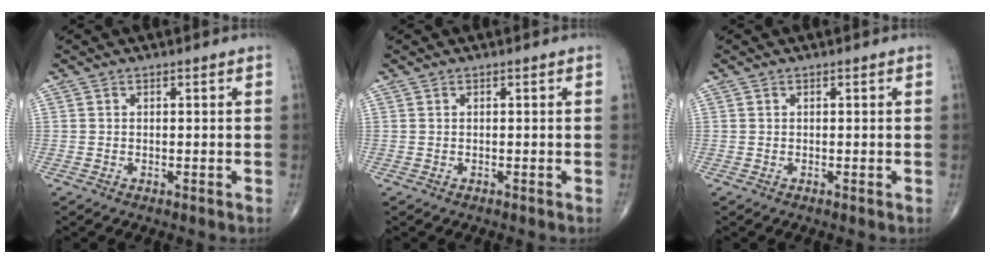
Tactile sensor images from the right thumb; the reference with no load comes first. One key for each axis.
{"total": 0.0}
{"total": 0.0}